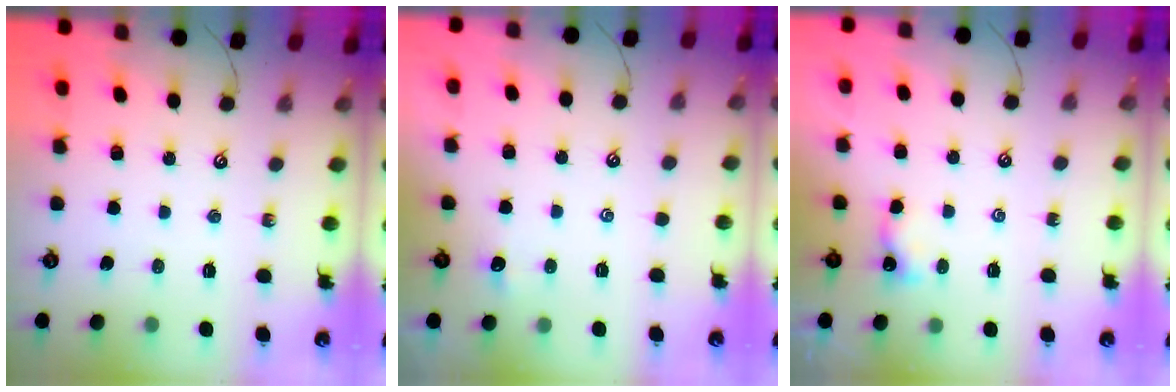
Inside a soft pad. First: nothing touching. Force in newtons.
{"total": 3.0, "press": 2.9, "slide": 0.3}
{"total": 1.4, "press": 1.4, "slide": 0.3}